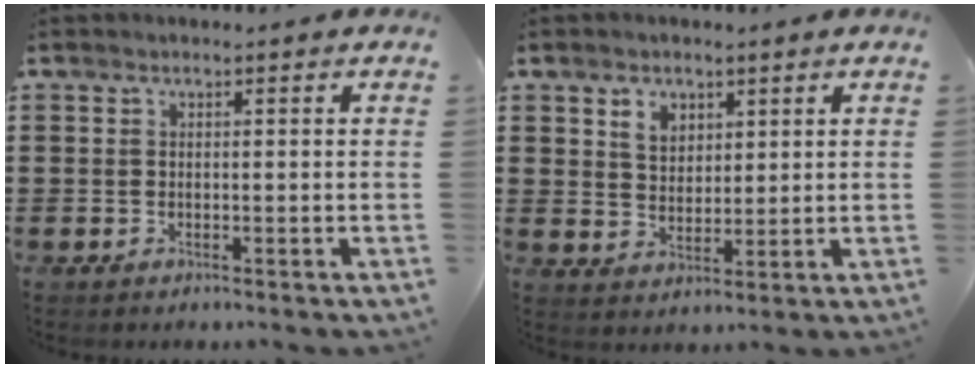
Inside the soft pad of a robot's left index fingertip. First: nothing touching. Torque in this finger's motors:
{"motor_torque": [0.93, -0.53, 0.21, 0.06]}